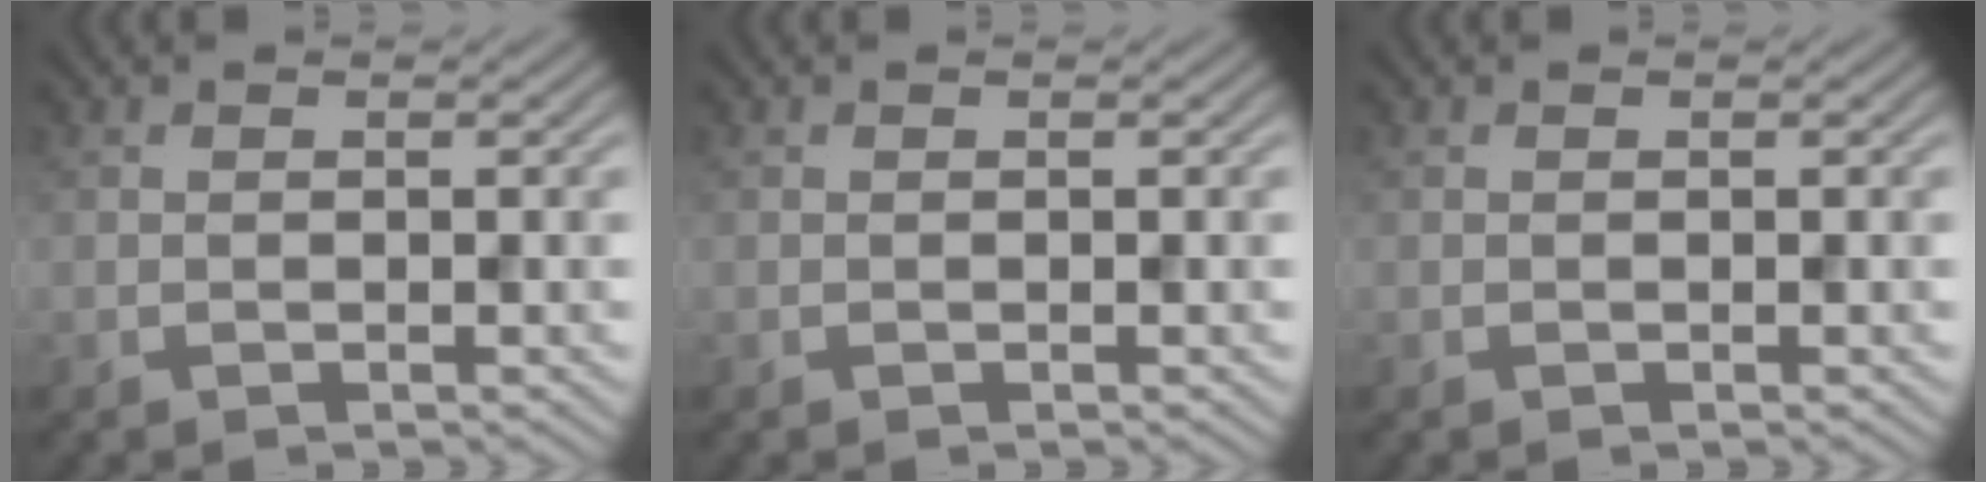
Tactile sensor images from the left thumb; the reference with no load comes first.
{"total": 0.0}
{"total": 0.0}